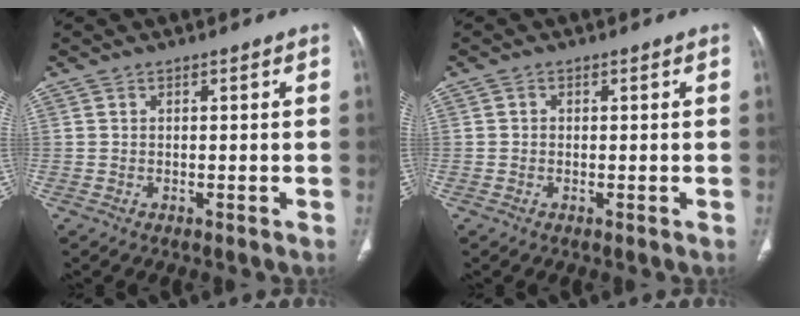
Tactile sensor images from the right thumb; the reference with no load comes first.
{"total": 0.6, "force": [0.0, 0.6, 0.2], "torque": [-0.001, 0.002, -0.003]}